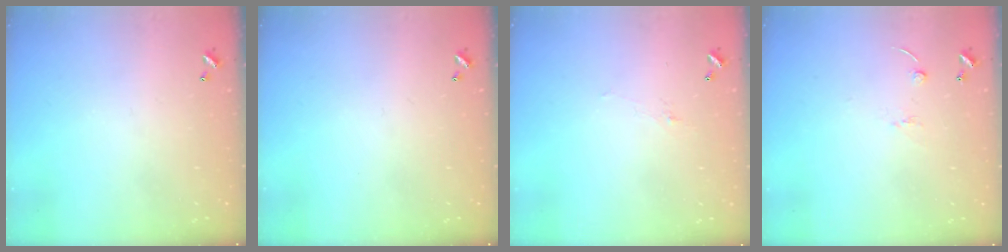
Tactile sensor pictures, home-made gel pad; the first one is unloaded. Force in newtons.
{"total": 0.0}
{"total": 0.8, "press": 0.5, "slide": 0.6}
{"total": 3.6, "press": 3.6, "slide": 0.5}